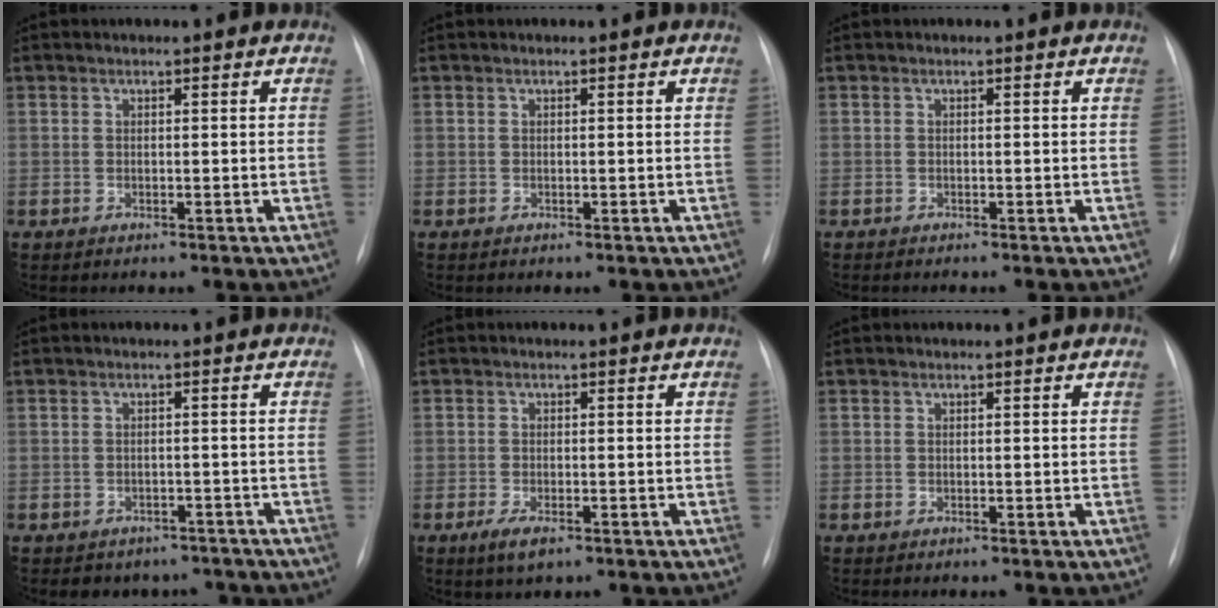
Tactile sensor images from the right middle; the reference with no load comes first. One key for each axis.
{"total": 0.0}
{"total": 0.5, "fx": -0.4, "fy": -0.1, "fz": 0.2, "tx": 0.001, "ty": -0.001, "tz": -0.008}
{"total": 6.4, "fx": -5.4, "fy": 3.4, "fz": 0.2, "tx": 0.012, "ty": 0.019, "tz": -0.058}
{"total": 3.0, "fx": -1.7, "fy": 0.9, "fz": 2.3, "tx": -0.051, "ty": -0.005, "tz": -0.028}
{"total": 0.0}